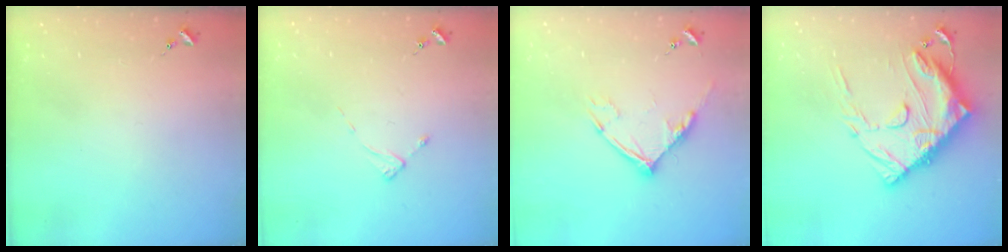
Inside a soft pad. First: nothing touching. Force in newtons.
{"total": 2.4, "press": 2.4, "slide": 0.3}
{"total": 10.7, "press": 10.6, "slide": 1.1}
{"total": 21.5, "press": 21.4, "slide": 2.1}